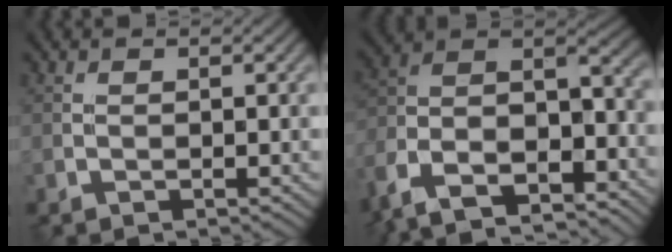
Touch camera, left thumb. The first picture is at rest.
{"total": 15.9, "force": [-11.0, 7.4, 8.6], "torque": [-0.221, -0.038, -0.181]}